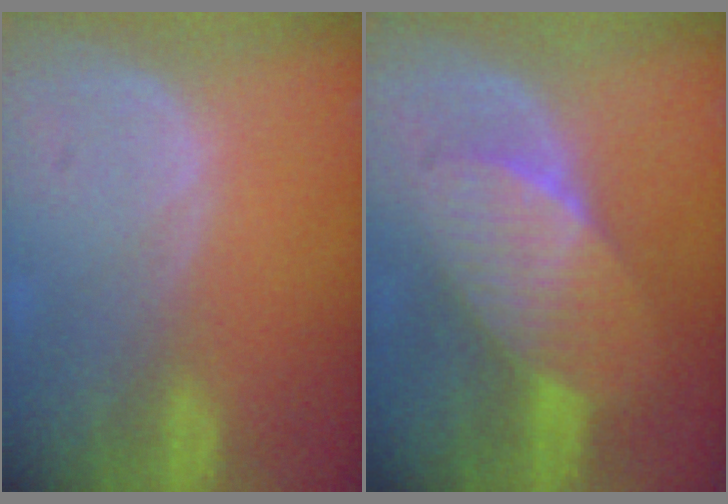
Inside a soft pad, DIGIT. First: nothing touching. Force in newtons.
{"total": 7.4, "press": 6.9, "slide": 2.5}